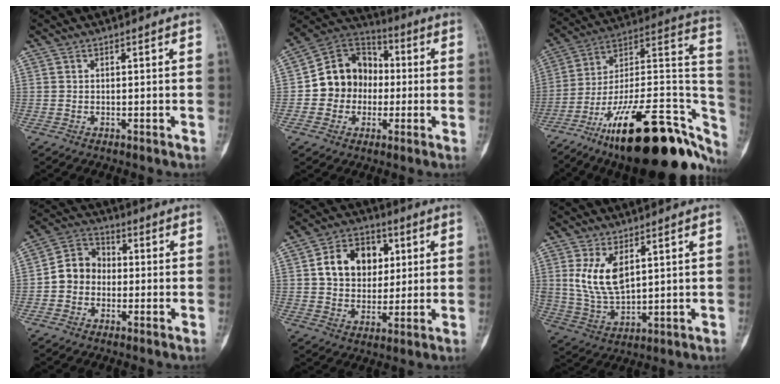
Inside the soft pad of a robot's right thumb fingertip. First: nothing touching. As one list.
[{"total": 13.6, "force": [-1.2, 11.9, 6.5], "torque": [-0.062, 0.033, -0.029]}, {"total": 35.6, "force": [-18.4, 13.1, 27.5], "torque": [-0.302, 0.087, -0.290]}, {"total": 8.1, "force": [-1.2, 7.1, 3.8], "torque": [-0.039, 0.032, -0.038]}, {"total": 13.3, "force": [3.0, 10.2, 8.0], "torque": [-0.085, 0.004, 0.048]}, {"total": 9.6, "force": [3.3, 5.2, 7.3], "torque": [-0.131, -0.016, 0.080]}]